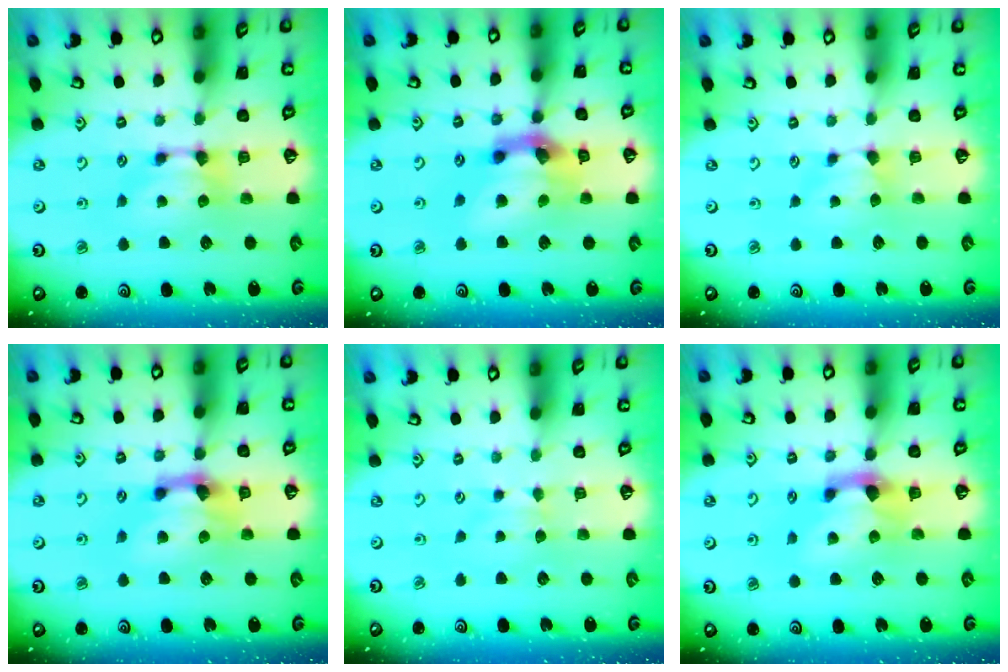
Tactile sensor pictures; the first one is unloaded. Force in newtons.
{"total": 9.1, "press": 8.8, "slide": 2.5}
{"total": 1.6, "press": 1.4, "slide": 0.7}
{"total": 2.8, "press": 2.4, "slide": 1.5}
{"total": 1.6, "press": 1.5, "slide": 0.5}
{"total": 2.6, "press": 2.0, "slide": 1.7}